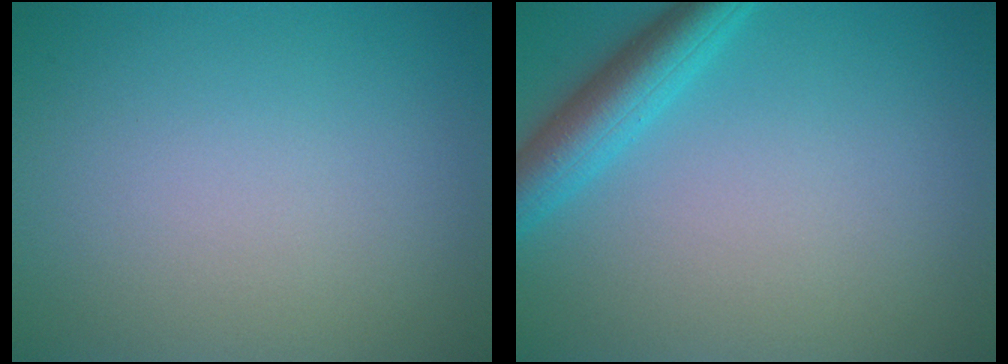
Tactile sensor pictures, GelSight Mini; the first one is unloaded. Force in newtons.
{"total": 4.1, "press": 4.1, "slide": 0.3}